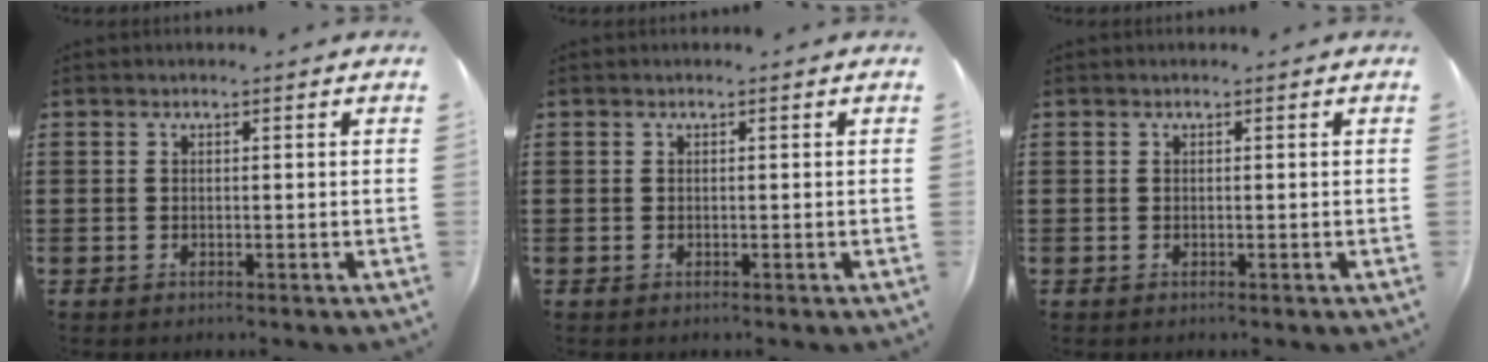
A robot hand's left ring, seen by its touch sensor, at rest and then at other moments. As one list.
[{"total": 0.0}, {"total": 0.0}]